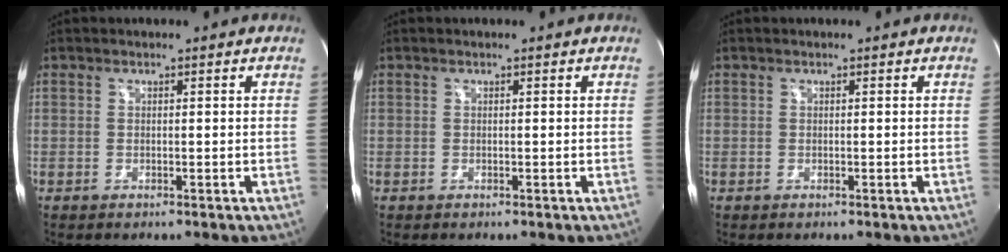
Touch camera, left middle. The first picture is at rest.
{"total": 0.0}
{"total": 0.0}